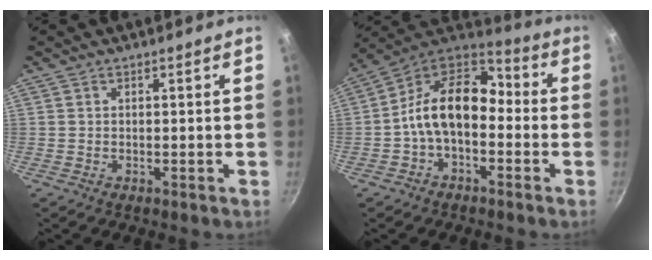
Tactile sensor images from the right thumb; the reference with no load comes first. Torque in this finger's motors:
{"motor_torque": [1.77, 2.80, 1.65, -0.47, 0.19]}